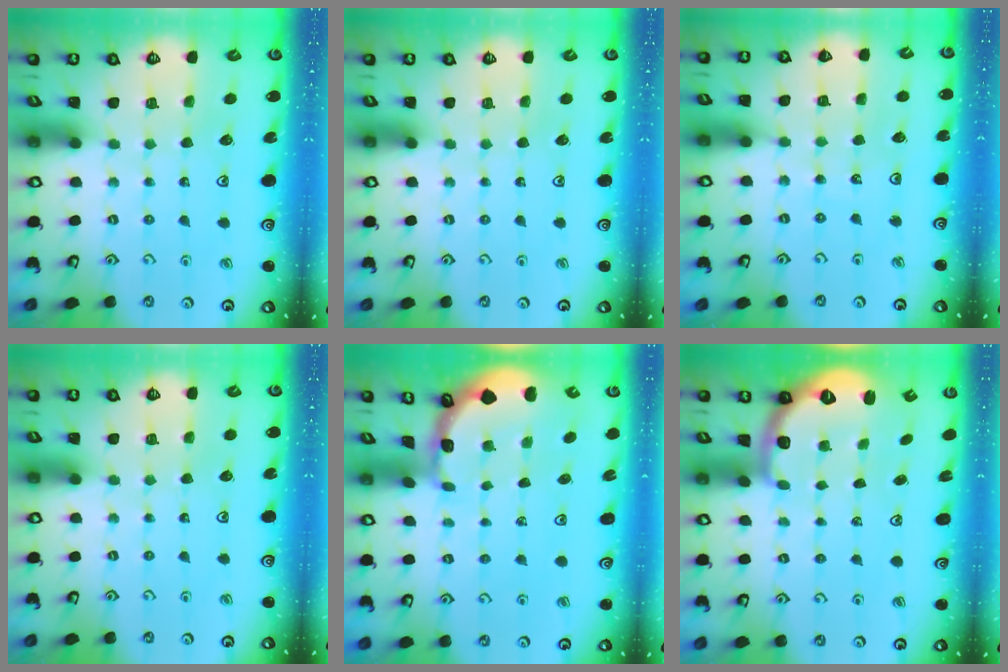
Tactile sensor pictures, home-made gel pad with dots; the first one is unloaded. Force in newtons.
{"total": 0.0}
{"total": 4.4, "press": 4.0, "slide": 1.6}
{"total": 0.0}
{"total": 1.3, "press": 1.2, "slide": 0.1}
{"total": 2.7, "press": 1.6, "slide": 2.1}